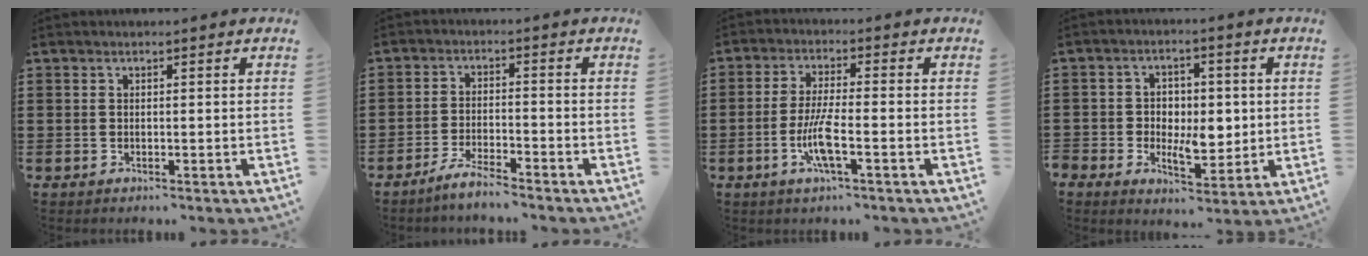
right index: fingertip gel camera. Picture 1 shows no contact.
{"total": 3.7, "force": [-3.5, 0.0, 1.1], "torque": [-0.029, 0.001, -0.070]}
{"total": 6.1, "force": [-2.1, 0.9, 5.7], "torque": [-0.124, -0.012, -0.044]}
{"total": 5.9, "force": [-0.5, 4.2, 4.1], "torque": [-0.075, 0.008, -0.011]}